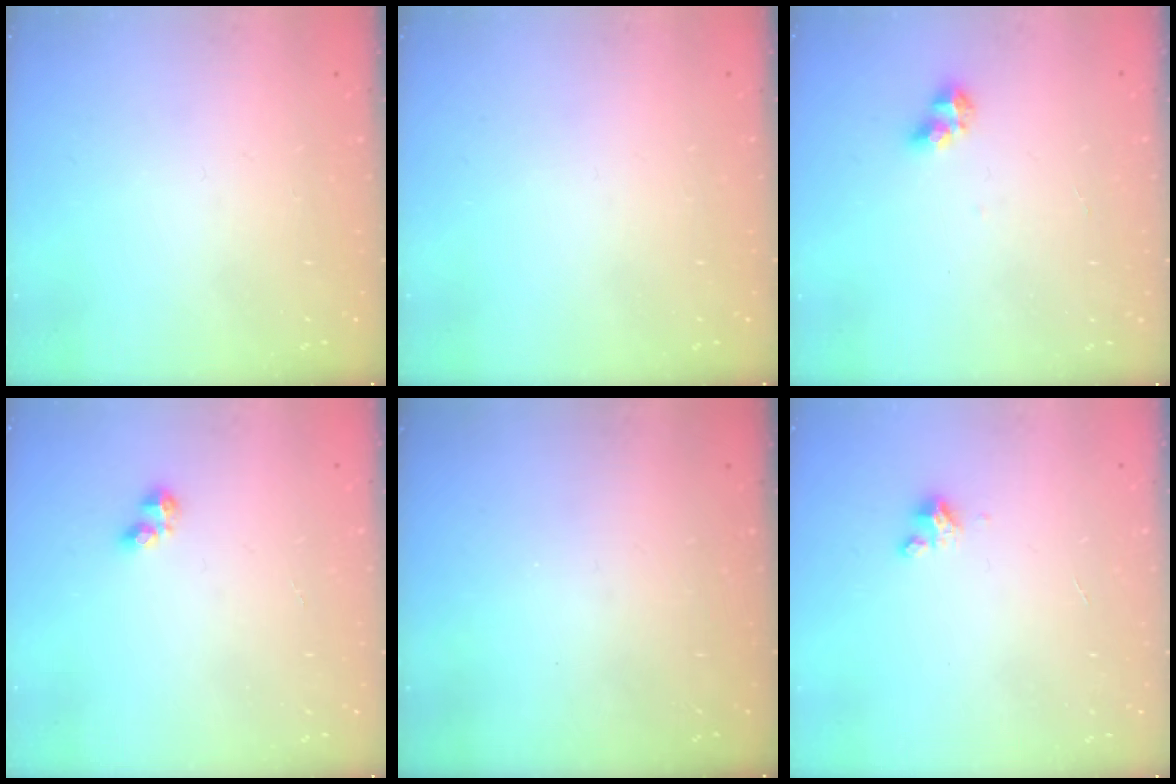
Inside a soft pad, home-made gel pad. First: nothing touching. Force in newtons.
{"total": 0.0}
{"total": 5.0, "press": 4.9, "slide": 0.9}
{"total": 2.9, "press": 2.8, "slide": 0.5}
{"total": 0.0}
{"total": 2.5, "press": 2.5, "slide": 0.3}